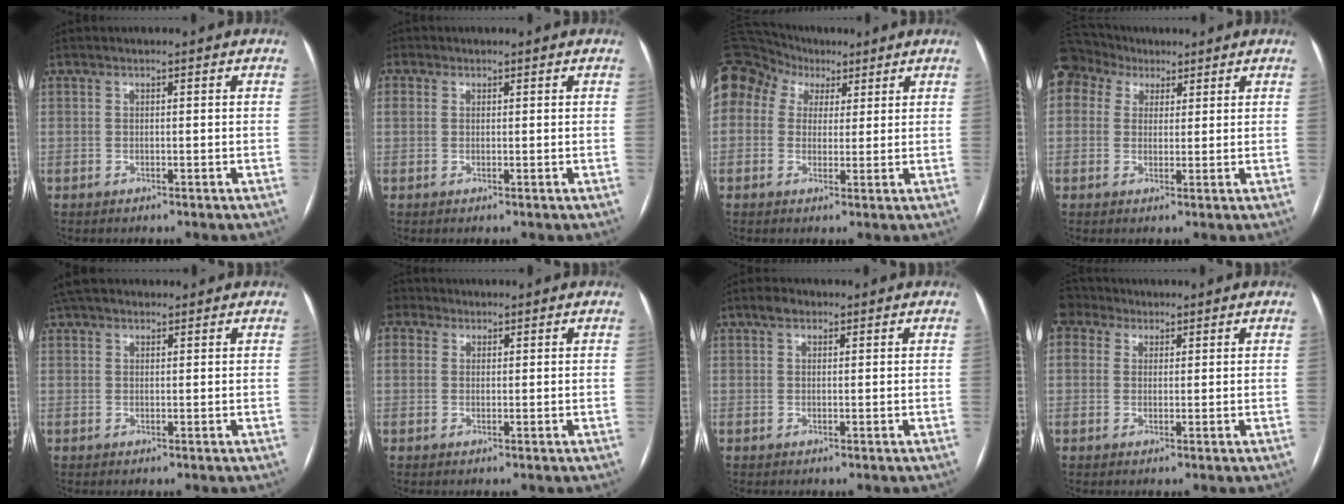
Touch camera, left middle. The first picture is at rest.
{"total": 2.3, "force": [0.8, 2.0, 0.8], "torque": [-0.019, 0.011, 0.015]}
{"total": 22.6, "force": [10.4, 17.7, 9.5], "torque": [-0.297, 0.121, 0.199]}
{"total": 9.4, "force": [5.6, 7.2, 2.4], "torque": [-0.065, 0.053, 0.107]}
{"total": 6.3, "force": [5.2, 2.5, 2.6], "torque": [-0.042, 0.041, 0.092]}
{"total": 4.0, "force": [1.8, 3.3, 1.3], "torque": [-0.038, 0.024, 0.037]}
{"total": 2.1, "force": [1.3, 1.2, 1.1], "torque": [-0.023, 0.015, 0.022]}
{"total": 4.6, "force": [3.0, 3.3, 1.0], "torque": [-0.029, 0.030, 0.060]}